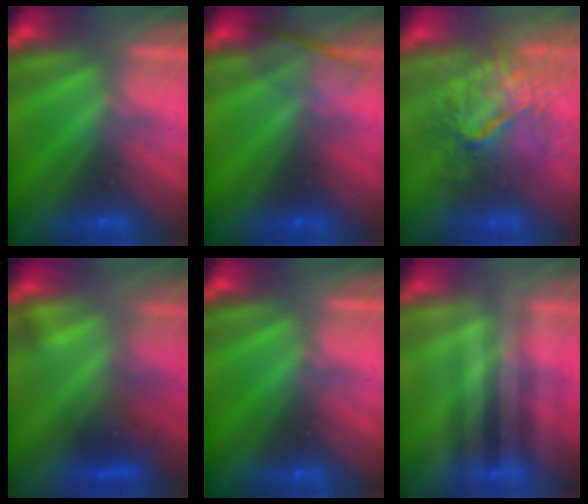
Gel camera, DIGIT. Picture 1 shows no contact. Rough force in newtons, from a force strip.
{"total": 2.4}
{"total": 10.2}
{"total": 8.0}
{"total": 0.0}
{"total": 1.8}